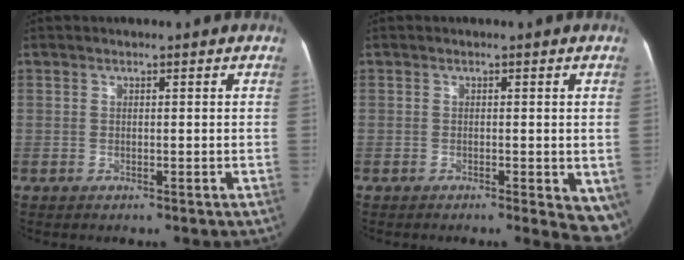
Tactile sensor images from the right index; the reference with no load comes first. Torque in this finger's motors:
{"motor_torque": [1.35, -0.79, 0.10, 0.00]}